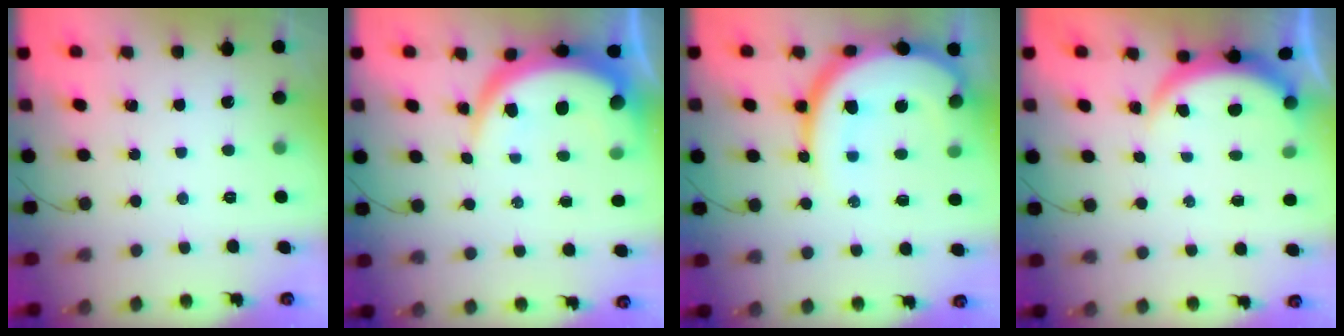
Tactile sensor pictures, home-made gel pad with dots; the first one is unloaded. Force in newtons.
{"total": 11.4, "press": 11.3, "slide": 1.1}
{"total": 19.1, "press": 19.0, "slide": 1.7}
{"total": 3.8, "press": 3.8, "slide": 0.3}